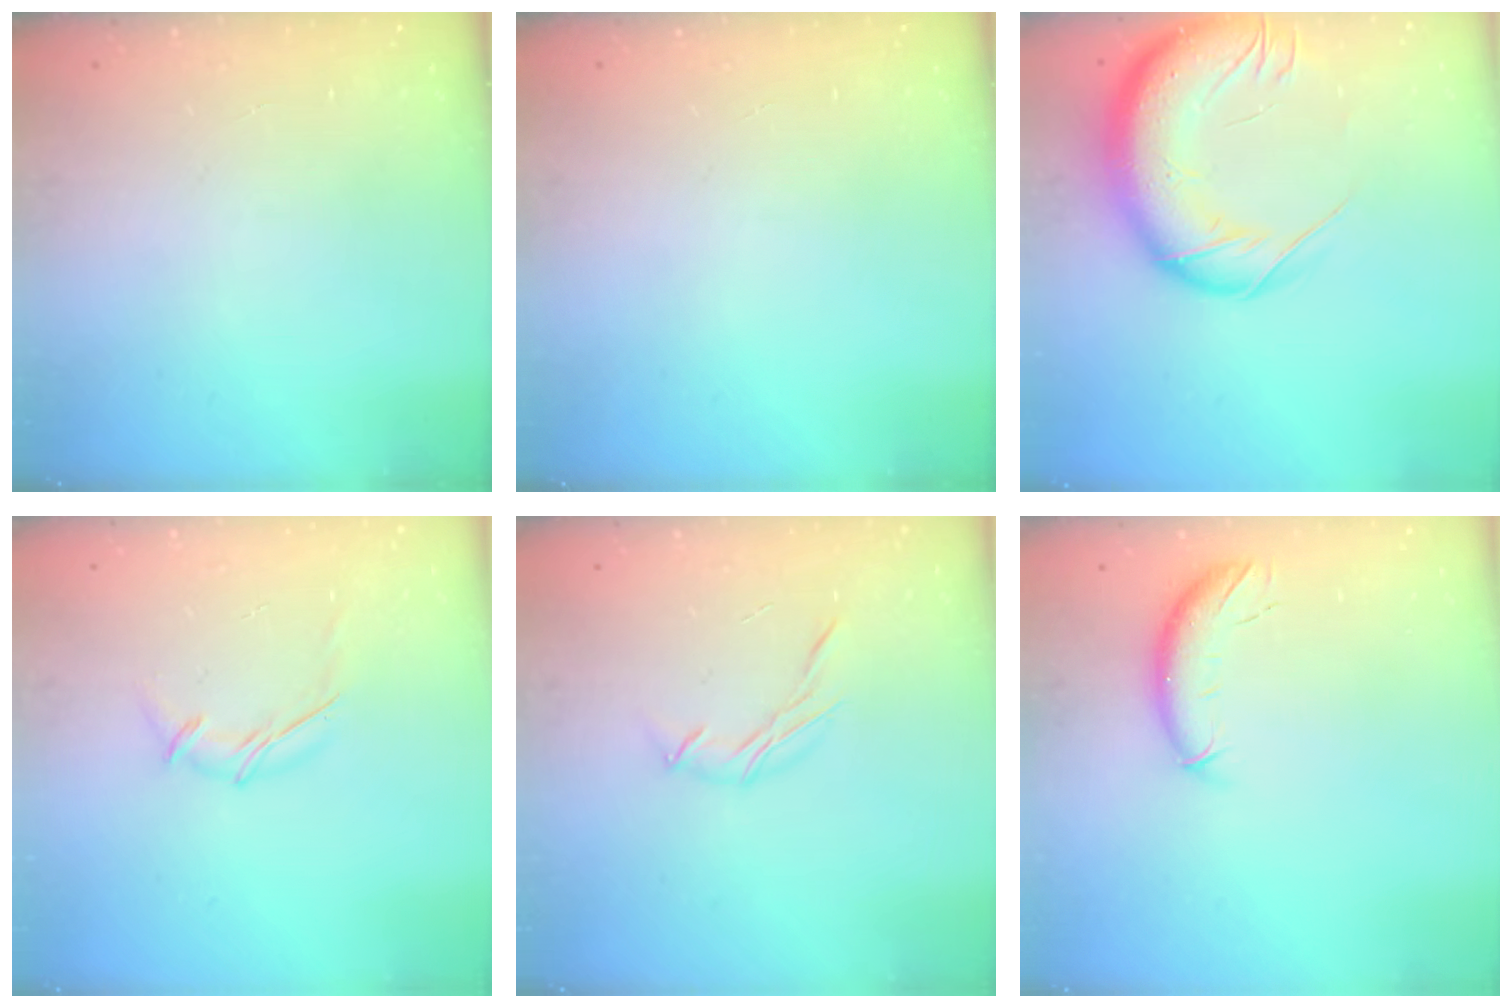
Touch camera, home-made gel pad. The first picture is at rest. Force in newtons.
{"total": 0.0}
{"total": 20.9, "press": 20.3, "slide": 4.9}
{"total": 6.0, "press": 6.0, "slide": 0.7}
{"total": 6.0, "press": 5.8, "slide": 1.4}
{"total": 8.2, "press": 8.1, "slide": 1.2}